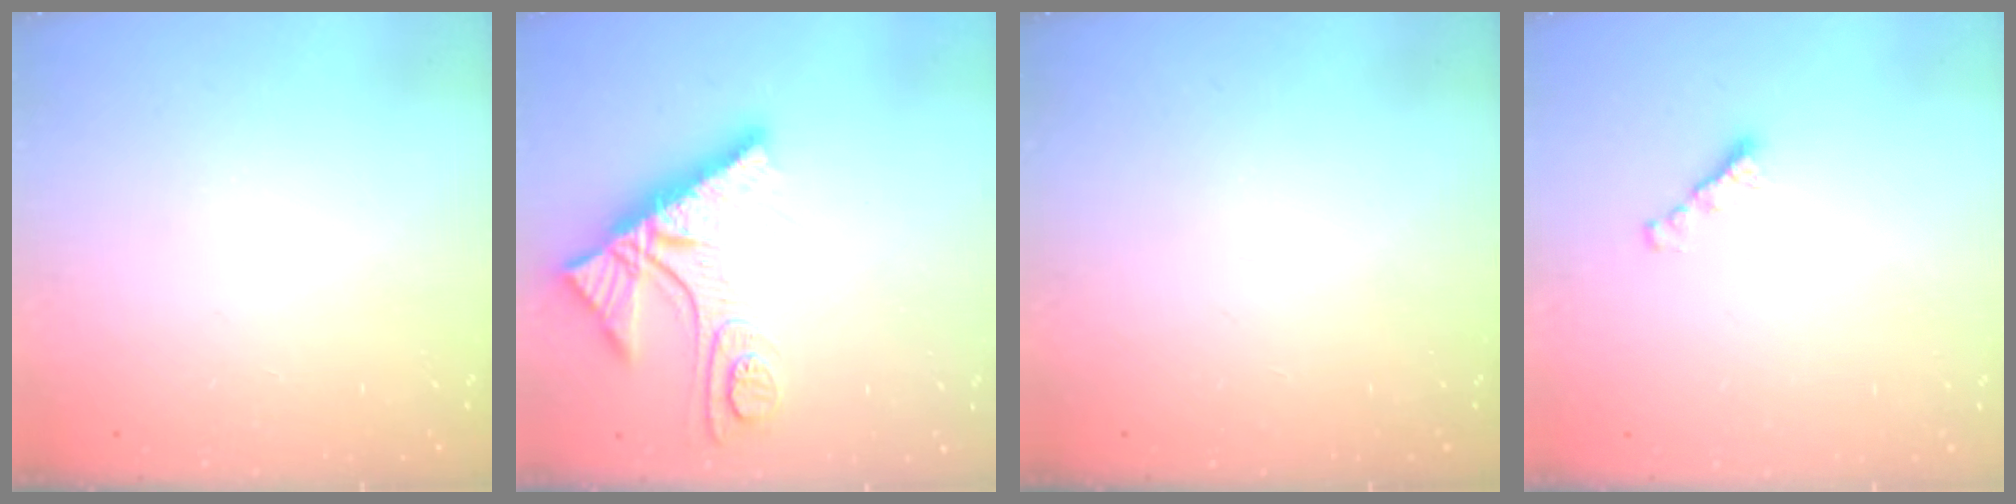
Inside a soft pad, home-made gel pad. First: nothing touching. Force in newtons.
{"total": 11.8, "press": 11.7, "slide": 1.0}
{"total": 0.0}
{"total": 2.7, "press": 2.6, "slide": 0.7}